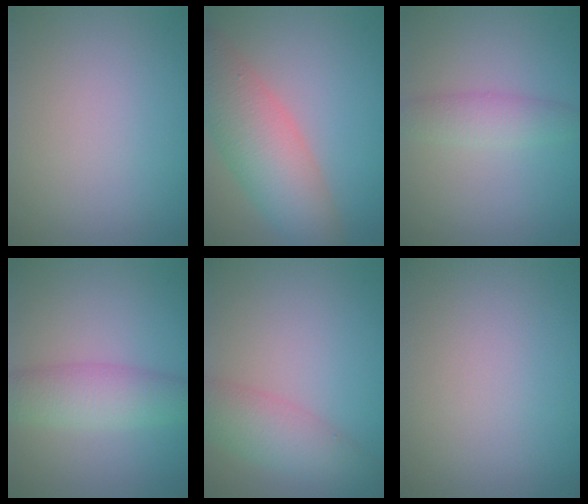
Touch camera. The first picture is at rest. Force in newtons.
{"total": 7.4, "press": 7.3, "slide": 0.3}
{"total": 2.5, "press": 2.5, "slide": 0.1}
{"total": 4.3, "press": 4.3, "slide": 0.1}
{"total": 4.3, "press": 4.3, "slide": 0.1}
{"total": 0.0}